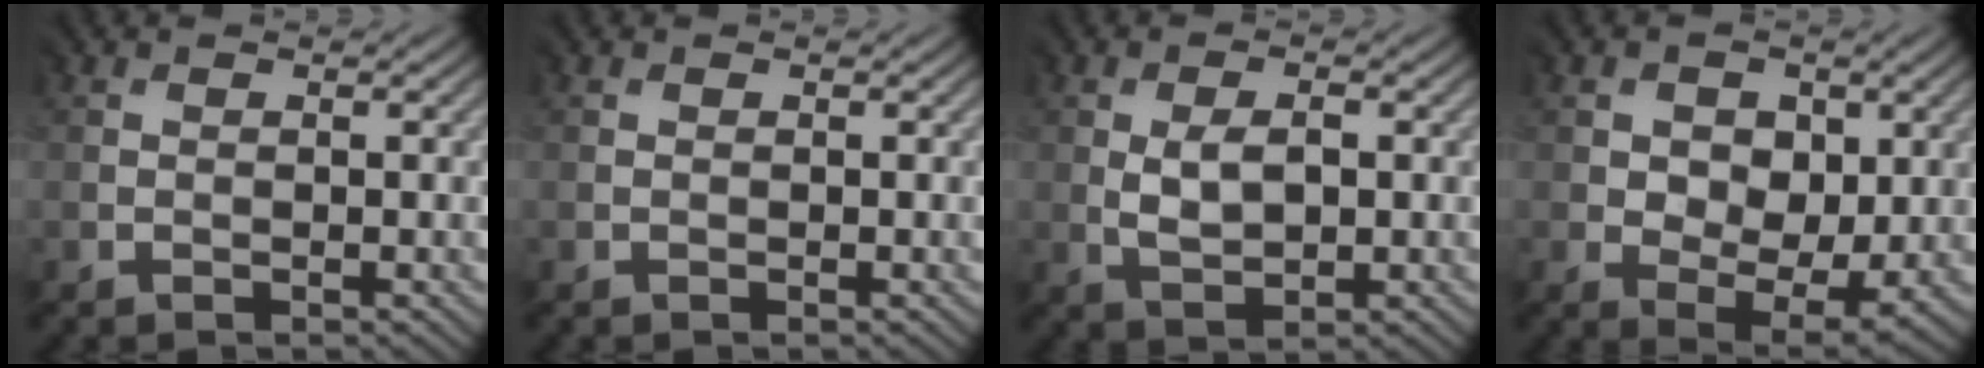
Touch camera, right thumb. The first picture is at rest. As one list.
[{"total": 0.0}, {"total": 2.9, "force": [0.4, 1.8, 2.2], "torque": [-0.045, -0.002, 0.012]}, {"total": 6.6, "force": [1.3, 5.0, 4.0], "torque": [-0.070, -0.011, 0.027]}]